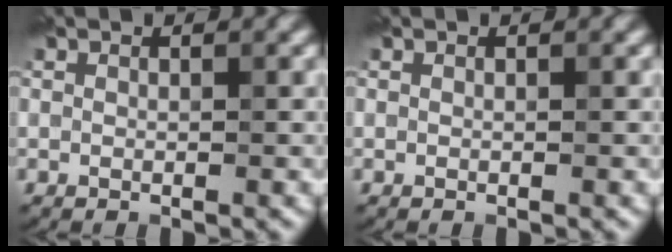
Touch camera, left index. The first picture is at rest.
{"total": 0.0}